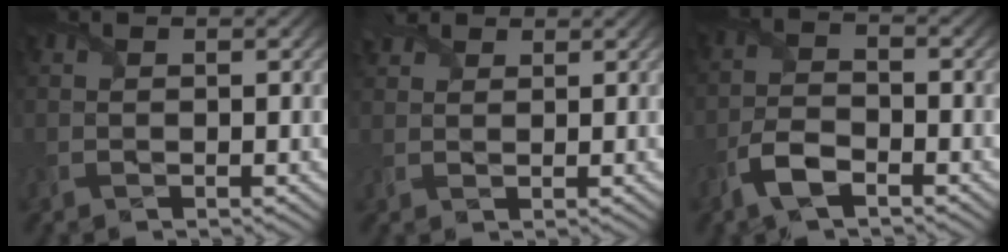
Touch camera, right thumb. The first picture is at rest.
{"total": 2.7, "force": [2.0, 1.5, 0.9], "torque": [-0.026, 0.011, 0.040]}
{"total": 5.2, "force": [-3.2, 2.1, 3.5], "torque": [-0.081, -0.003, -0.073]}